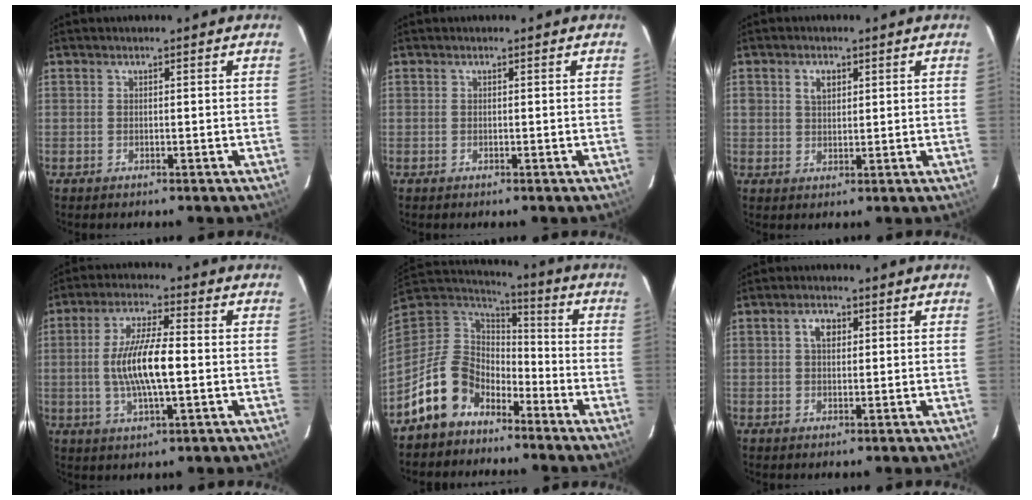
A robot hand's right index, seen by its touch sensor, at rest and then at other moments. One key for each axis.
{"total": 0.0}
{"total": 3.2, "fx": 1.2, "fy": 2.3, "fz": 1.8, "tx": -0.028, "ty": 0.008, "tz": 0.023}
{"total": 10.8, "fx": -0.8, "fy": 2.6, "fz": 10.5, "tx": -0.203, "ty": 0.000, "tz": -0.013}
{"total": 13.2, "fx": -8.4, "fy": 8.9, "fz": 5.0, "tx": -0.127, "ty": 0.024, "tz": -0.145}
{"total": 3.0, "fx": 0.9, "fy": 1.9, "fz": 2.1, "tx": -0.036, "ty": 0.009, "tz": 0.015}